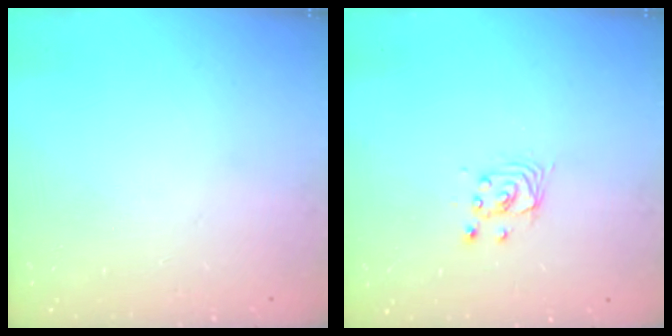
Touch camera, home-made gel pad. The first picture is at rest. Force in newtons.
{"total": 2.9, "press": 2.9, "slide": 0.0}